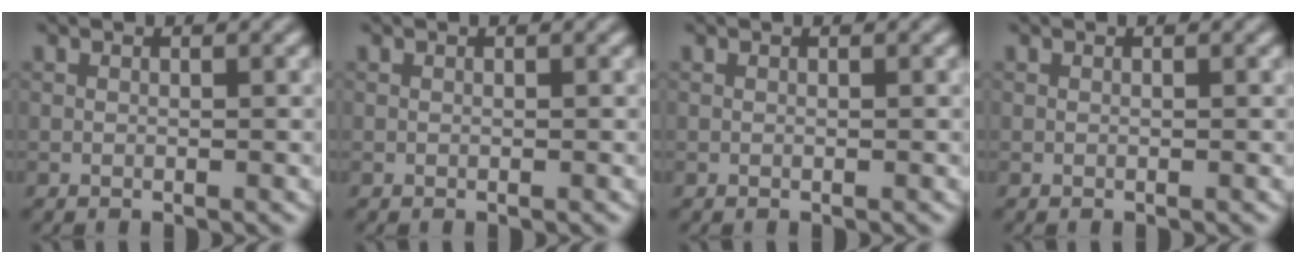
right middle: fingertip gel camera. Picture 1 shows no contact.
{"total": 0.0}
{"total": 0.0}
{"total": 0.0}